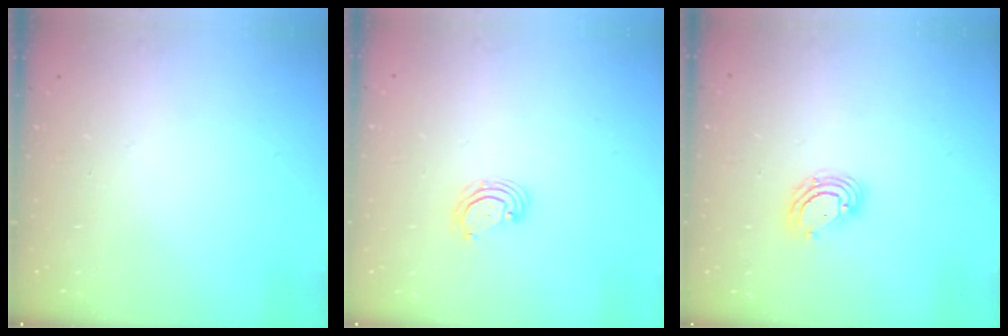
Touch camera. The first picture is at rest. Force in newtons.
{"total": 3.3, "press": 3.3, "slide": 0.5}
{"total": 6.2, "press": 6.1, "slide": 1.0}